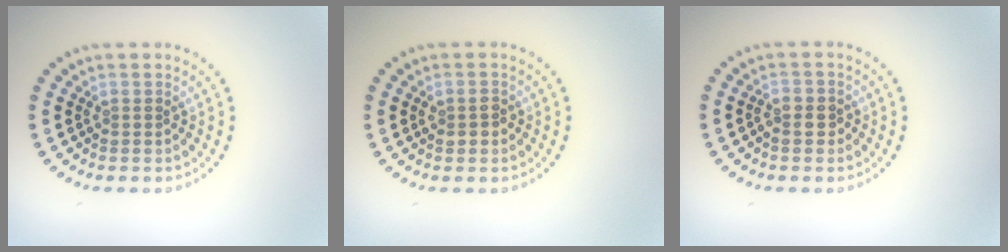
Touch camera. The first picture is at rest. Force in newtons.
{"total": 1.5, "press": 1.5, "slide": 0.1}
{"total": 1.3, "press": 1.2, "slide": 0.5}